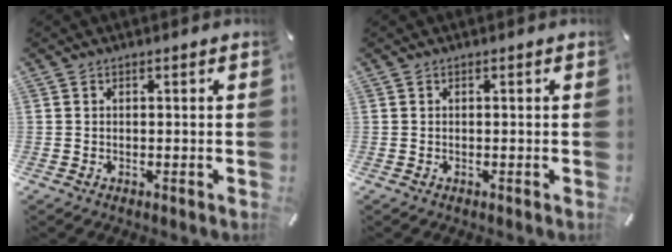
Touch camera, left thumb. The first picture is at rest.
{"total": 0.0}